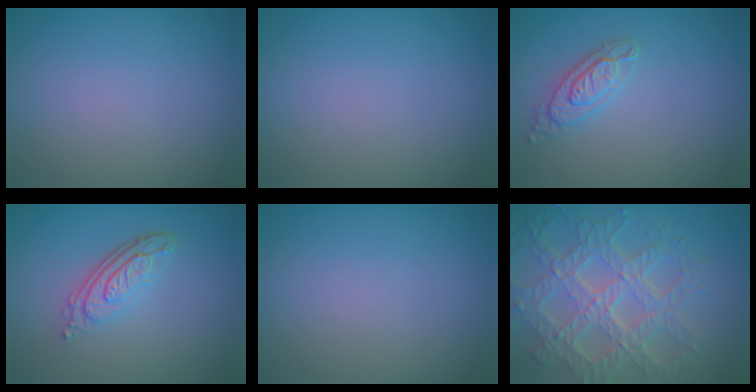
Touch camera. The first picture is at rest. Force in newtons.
{"total": 0.0}
{"total": 2.5, "press": 2.4, "slide": 0.2}
{"total": 4.3, "press": 3.0, "slide": 3.1}
{"total": 0.0}
{"total": 7.9, "press": 5.7, "slide": 5.6}